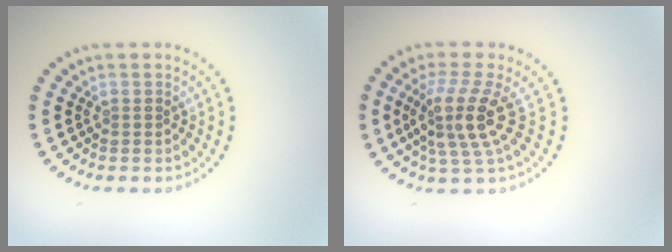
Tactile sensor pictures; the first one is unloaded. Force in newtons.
{"total": 4.2, "press": 3.2, "slide": 2.8}